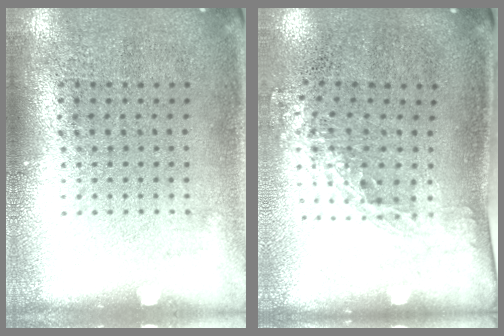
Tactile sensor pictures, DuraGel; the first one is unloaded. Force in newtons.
{"total": 1.5, "press": 1.2, "slide": 1.0}